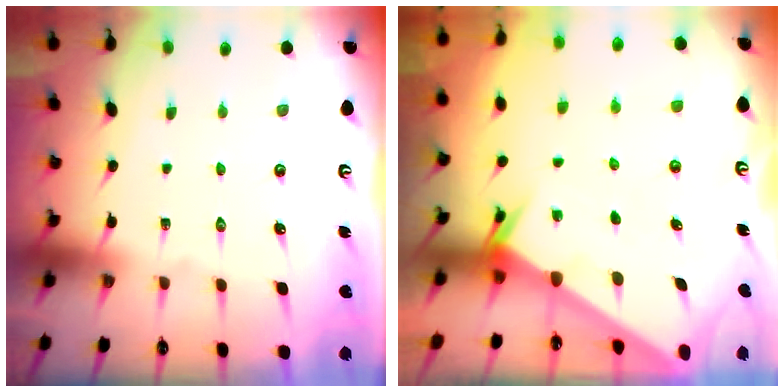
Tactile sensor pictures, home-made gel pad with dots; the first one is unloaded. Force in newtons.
{"total": 1.9, "press": 1.9, "slide": 0.2}